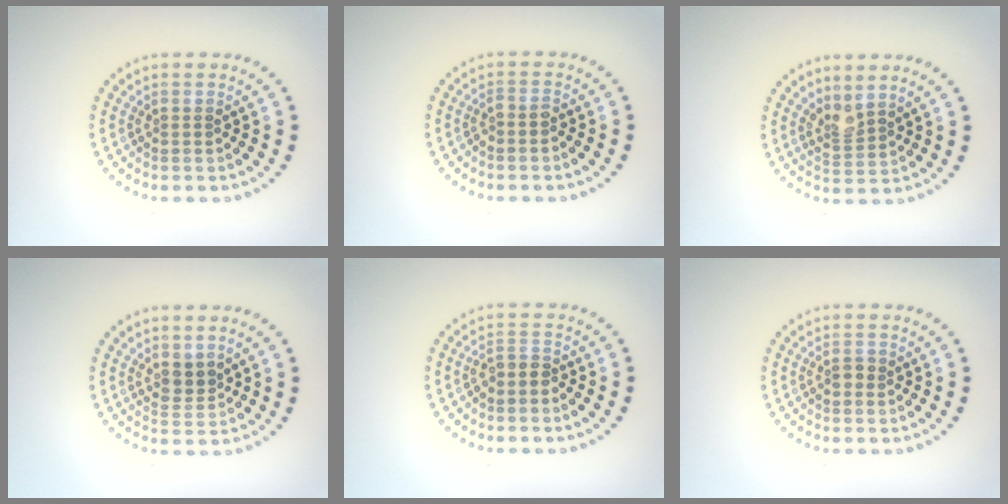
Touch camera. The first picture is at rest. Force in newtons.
{"total": 0.8, "press": 0.6, "slide": 0.6}
{"total": 2.0, "press": 1.4, "slide": 1.4}
{"total": 1.9, "press": 1.5, "slide": 1.1}
{"total": 1.7, "press": 1.4, "slide": 1.0}
{"total": 1.0, "press": 1.0, "slide": 0.2}